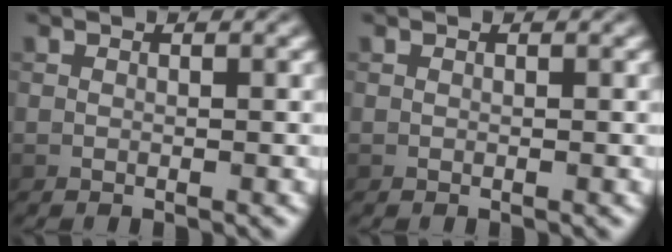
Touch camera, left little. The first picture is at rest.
{"total": 0.0}